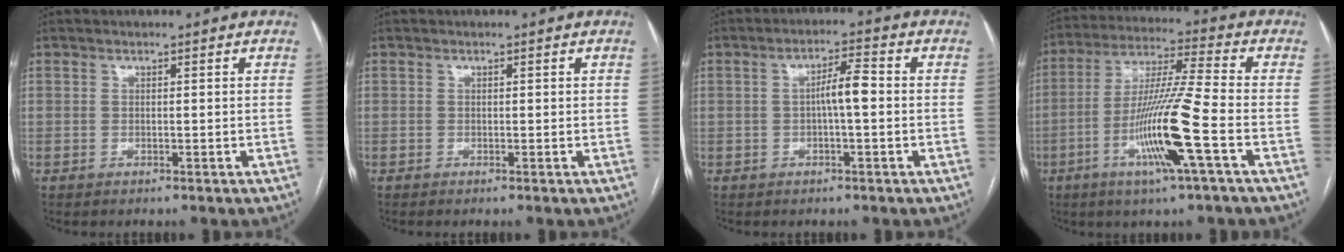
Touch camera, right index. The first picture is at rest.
{"total": 0.0}
{"total": 4.4, "force": [-0.2, 0.6, 4.4], "torque": [-0.074, 0.012, -0.004]}
{"total": 14.1, "force": [-4.9, -0.9, 13.2], "torque": [-0.261, -0.010, -0.097]}